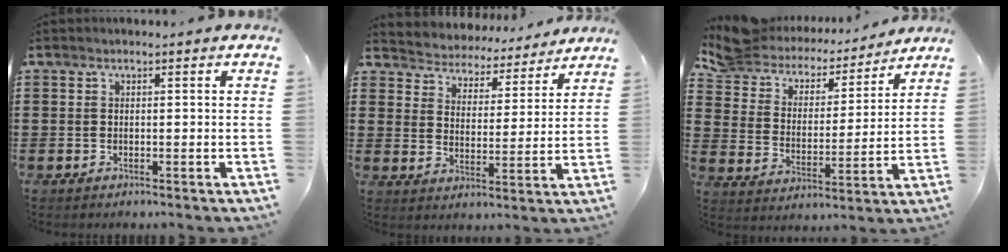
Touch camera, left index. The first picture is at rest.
{"total": 4.3, "force": [4.2, 0.3, -0.7], "torque": [-0.015, -0.037, 0.068]}
{"total": 6.9, "force": [6.6, 1.9, 0.8], "torque": [-0.055, -0.046, 0.113]}